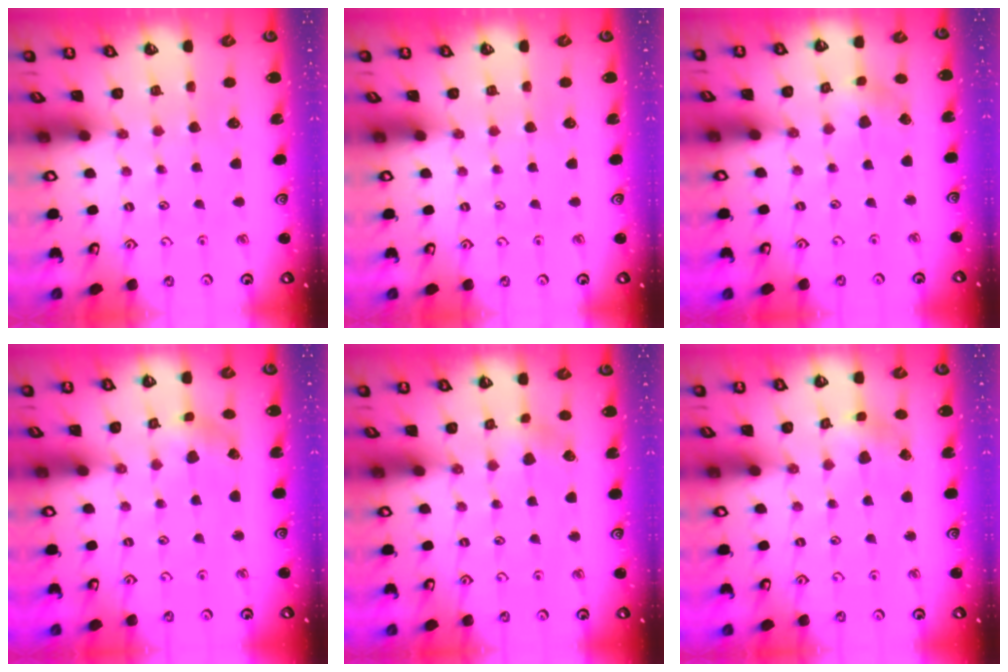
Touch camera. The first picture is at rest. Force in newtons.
{"total": 0.0}
{"total": 2.8, "press": 2.8, "slide": 0.3}
{"total": 1.3, "press": 1.2, "slide": 0.3}
{"total": 2.7, "press": 2.6, "slide": 0.5}
{"total": 2.7, "press": 2.7, "slide": 0.3}